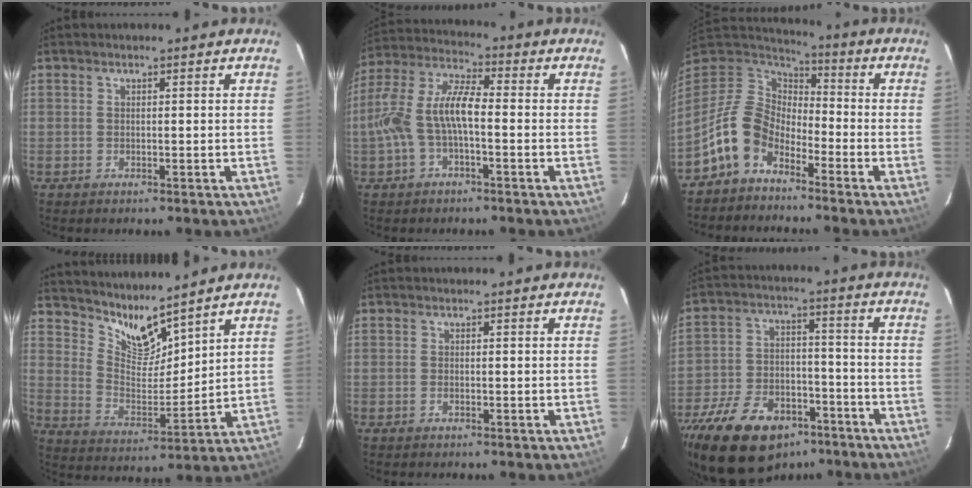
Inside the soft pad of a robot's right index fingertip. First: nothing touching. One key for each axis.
{"total": 10.4, "fx": -2.4, "fy": 3.6, "fz": 9.4, "tx": -0.208, "ty": 0.015, "tz": -0.046}
{"total": 11.0, "fx": -6.8, "fy": 6.5, "fz": 5.7, "tx": -0.117, "ty": 0.021, "tz": -0.143}
{"total": 8.9, "fx": 8.1, "fy": 1.6, "fz": 3.4, "tx": -0.062, "ty": -0.018, "tz": 0.158}
{"total": 0.7, "fx": -0.4, "fy": 0.3, "fz": 0.6, "tx": -0.013, "ty": 0.000, "tz": -0.007}
{"total": 23.3, "fx": -15.4, "fy": 12.8, "fz": 12.0, "tx": -0.262, "ty": -0.002, "tz": -0.234}